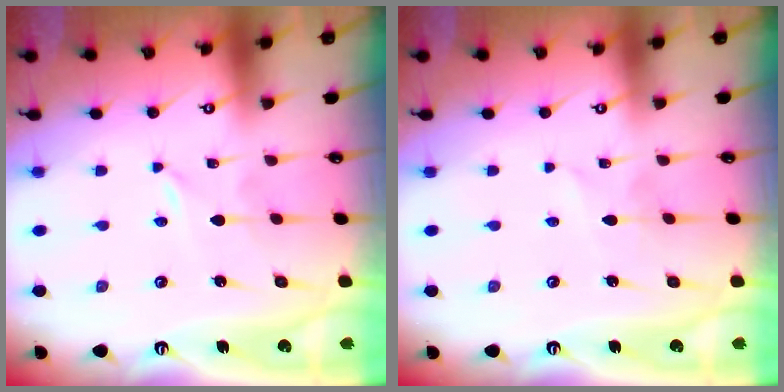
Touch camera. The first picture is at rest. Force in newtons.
{"total": 1.6, "press": 1.6, "slide": 0.1}